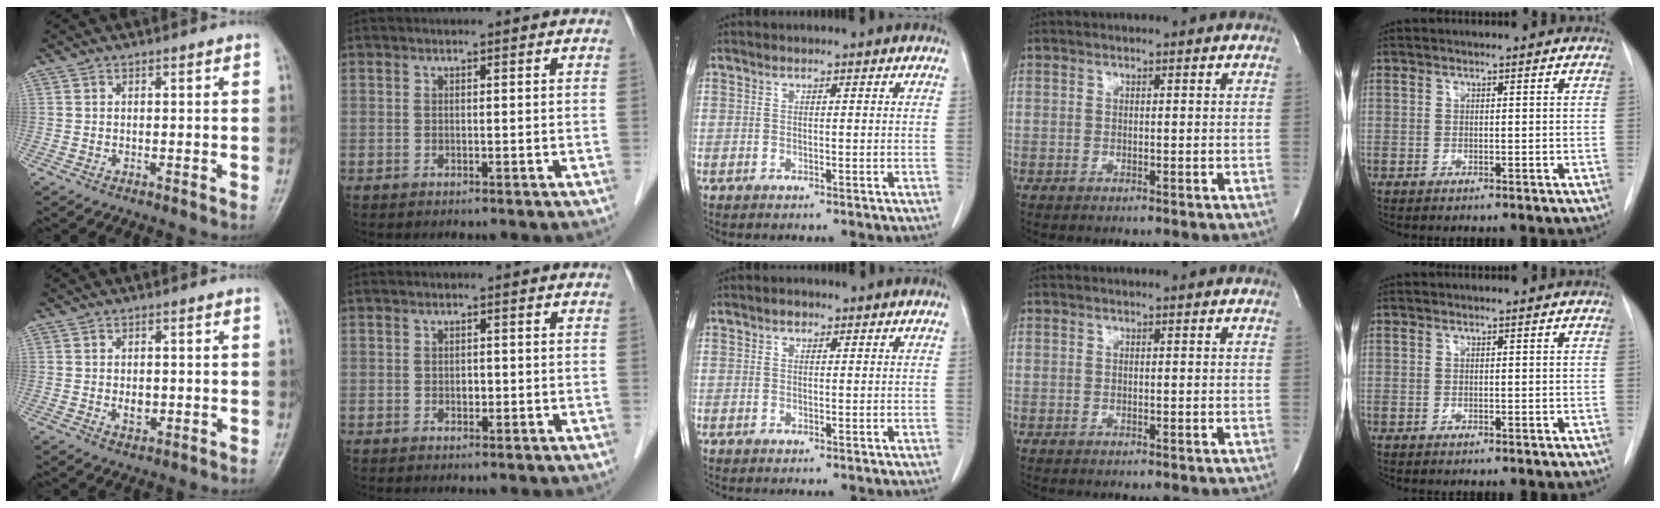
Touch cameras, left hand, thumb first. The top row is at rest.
{"thumb": {"total": 2.7, "force": [-0.2, 1.8, 2.0], "torque": [-0.023, -0.002, -0.001]}, "index": {"total": 1.0, "force": [-0.3, 0.7, 0.6], "torque": [-0.011, -0.002, -0.005]}, "middle": {"total": 0.8, "force": [0.5, 0.5, 0.3], "torque": [-0.005, 0.001, 0.006]}}